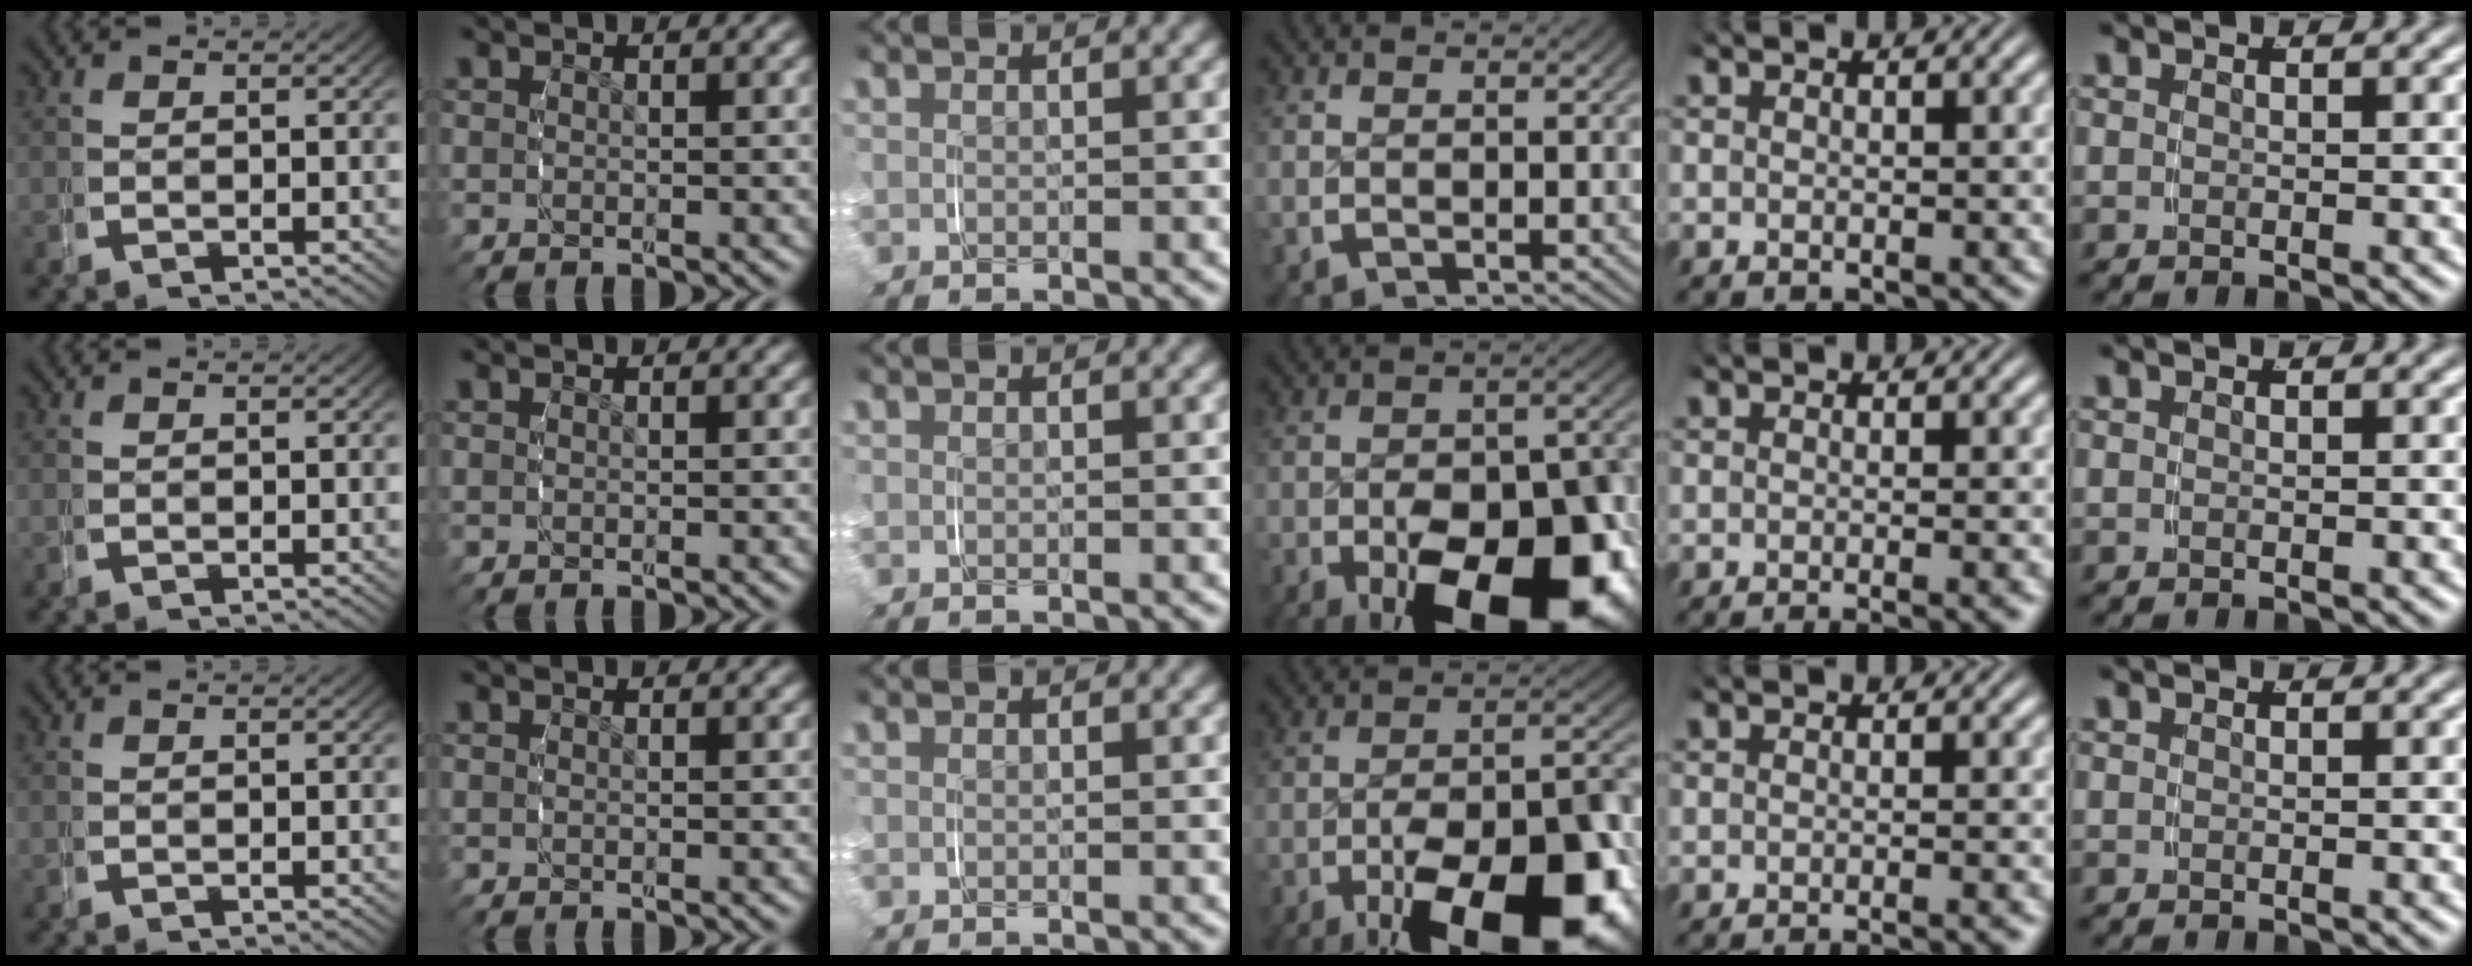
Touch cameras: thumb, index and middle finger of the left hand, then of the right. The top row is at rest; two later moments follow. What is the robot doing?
{"motion": "grasp_and_lifting", "object": "key"}